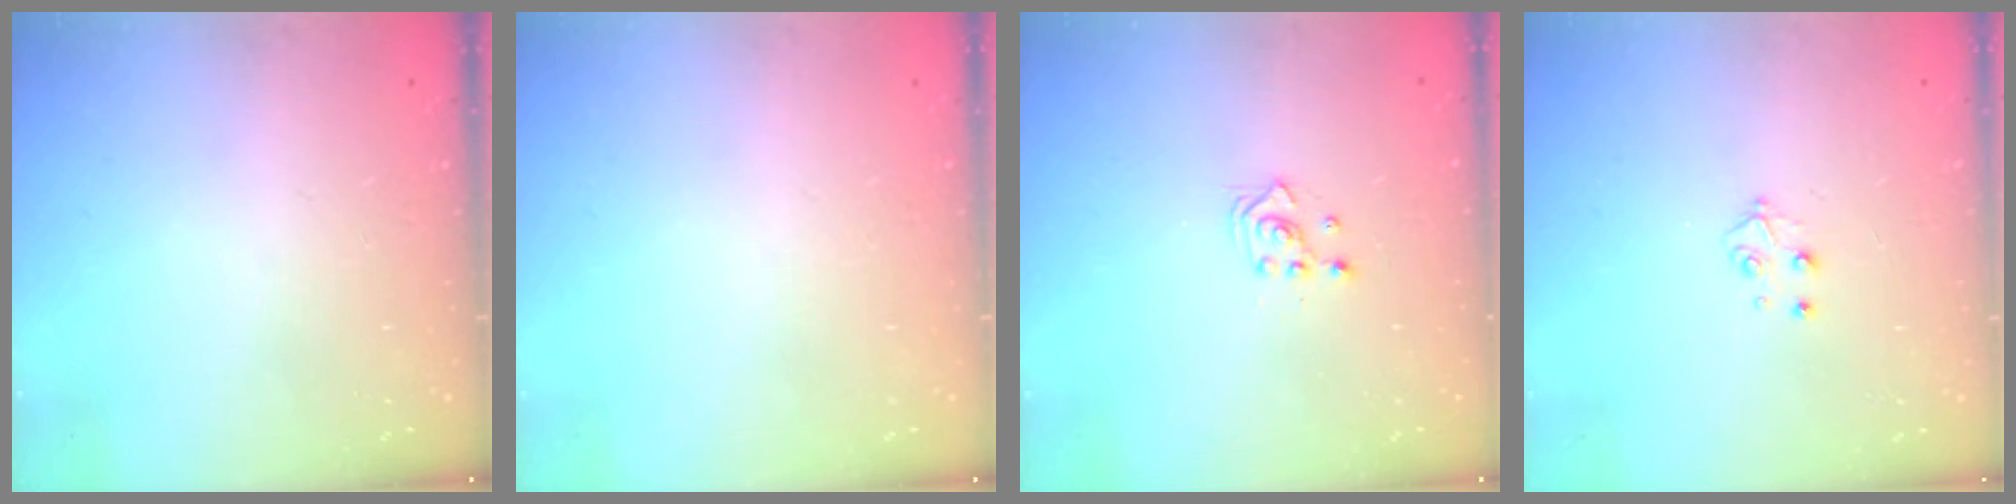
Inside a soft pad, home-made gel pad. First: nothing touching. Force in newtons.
{"total": 0.0}
{"total": 2.5, "press": 2.5, "slide": 0.3}
{"total": 3.4, "press": 3.4, "slide": 0.4}